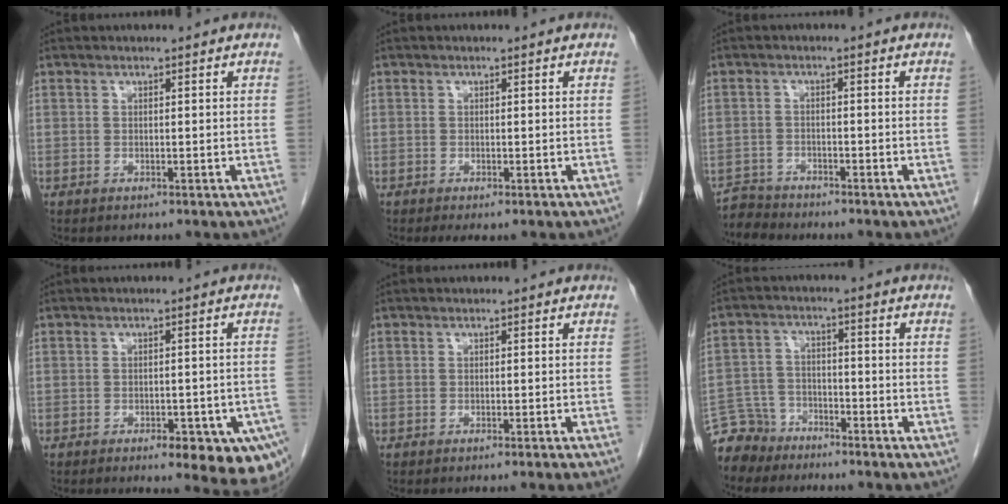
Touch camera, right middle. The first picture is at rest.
{"total": 1.4, "force": [-0.9, 0.5, 0.9], "torque": [-0.010, -0.002, -0.009]}
{"total": 3.2, "force": [-3.0, 0.2, -0.9], "torque": [0.024, -0.012, -0.056]}
{"total": 11.4, "force": [-6.8, 4.1, 8.1], "torque": [-0.057, 0.005, -0.080]}
{"total": 1.9, "force": [-1.5, -0.7, 0.9], "torque": [-0.004, 0.009, -0.022]}
{"total": 6.9, "force": [-6.0, 3.3, -0.4], "torque": [0.009, 0.003, -0.117]}